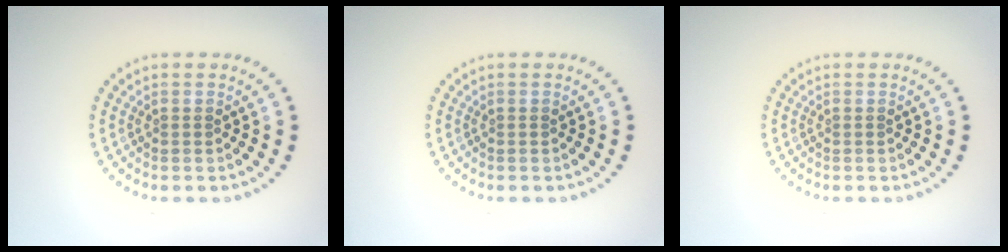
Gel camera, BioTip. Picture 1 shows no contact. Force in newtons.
{"total": 0.0}
{"total": 0.0}